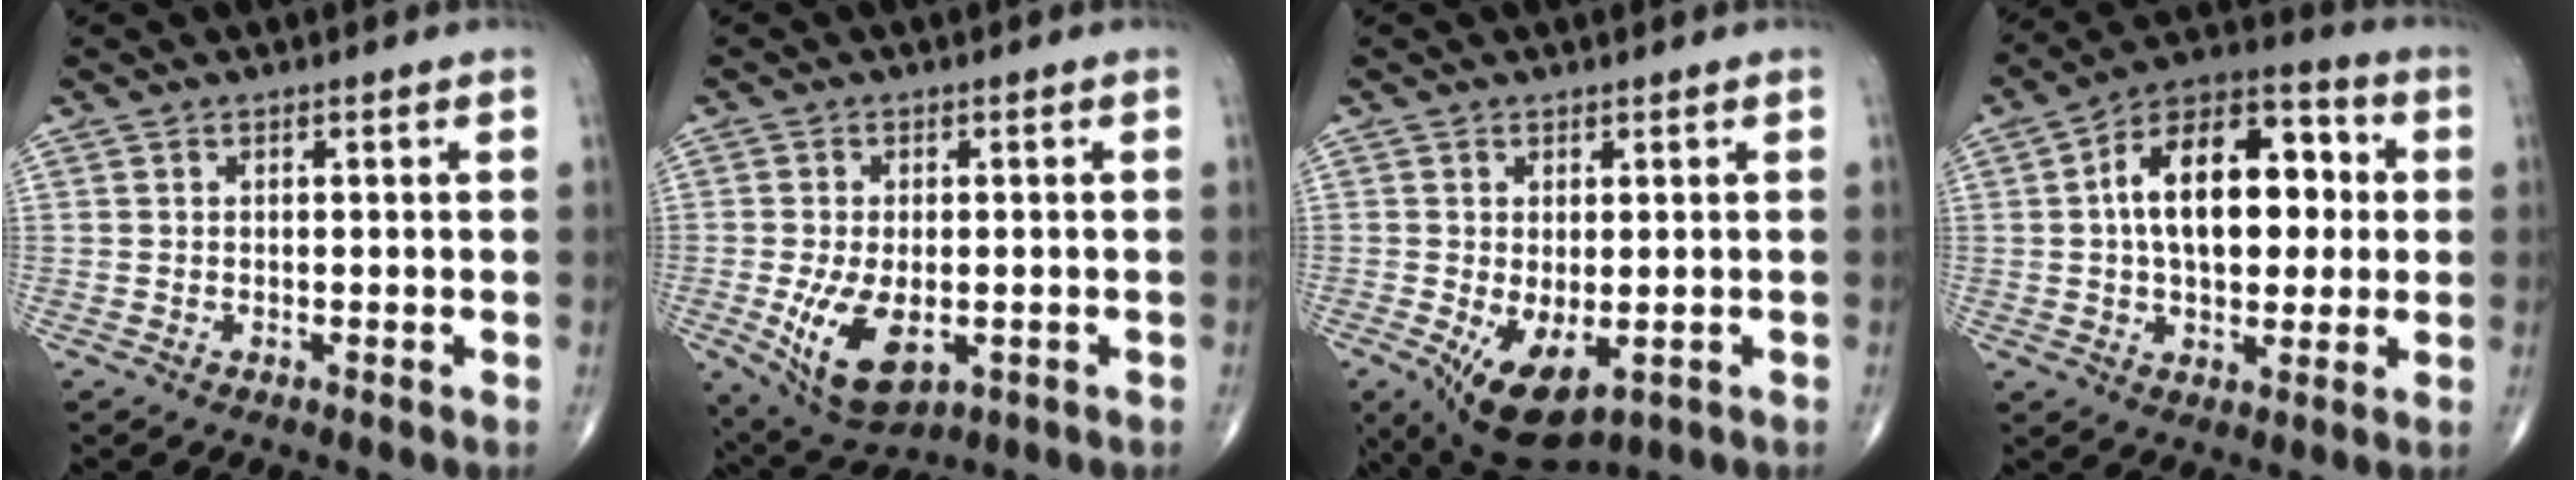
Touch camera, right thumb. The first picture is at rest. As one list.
[{"total": 10.3, "force": [-2.4, 5.6, 8.3], "torque": [-0.144, -0.011, -0.025]}, {"total": 8.5, "force": [-2.3, 4.2, 7.0], "torque": [-0.105, -0.014, -0.018]}, {"total": 19.0, "force": [2.3, 10.9, 15.4], "torque": [-0.211, 0.026, 0.029]}]